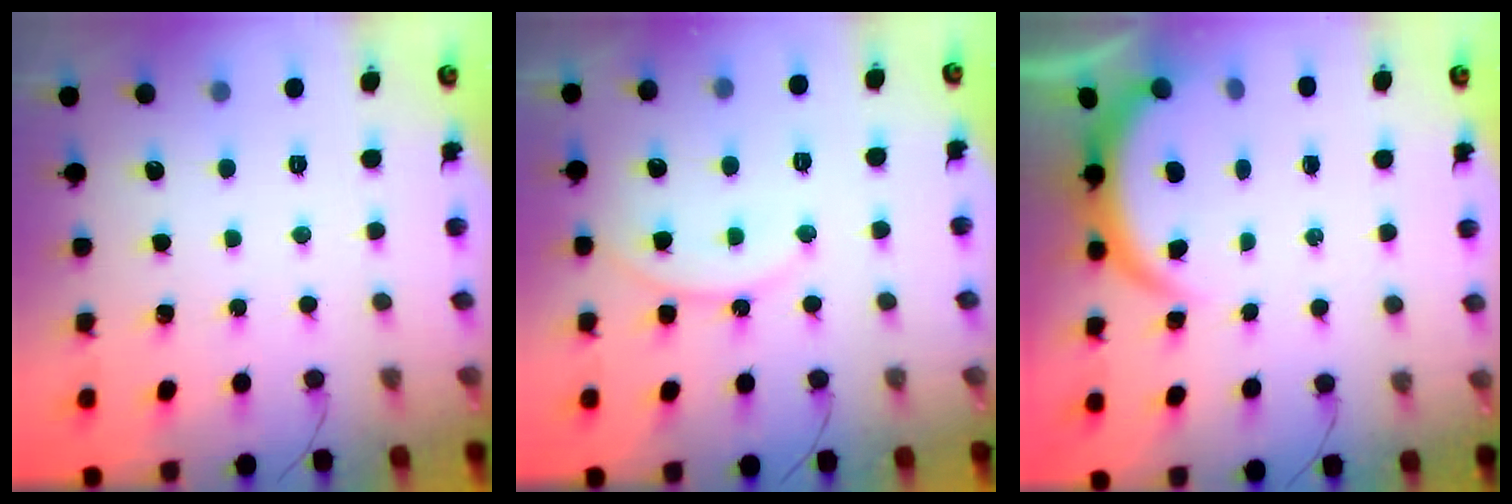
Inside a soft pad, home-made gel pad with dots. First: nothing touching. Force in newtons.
{"total": 12.9, "press": 12.9, "slide": 1.0}
{"total": 3.9, "press": 3.9, "slide": 0.2}